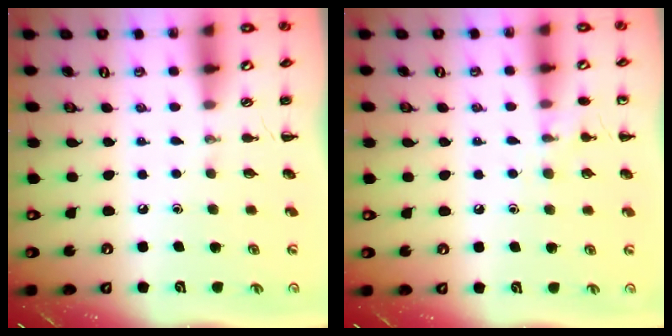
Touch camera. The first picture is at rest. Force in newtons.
{"total": 7.0, "press": 6.8, "slide": 1.5}